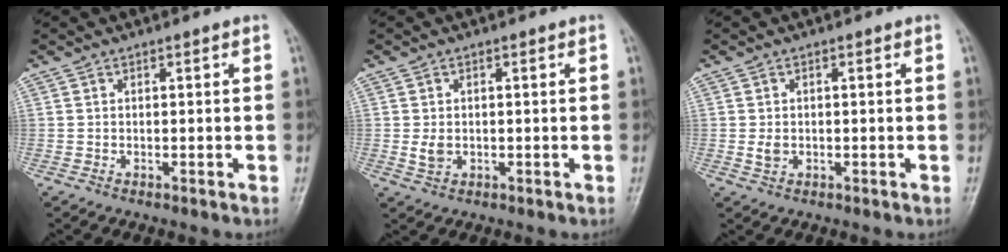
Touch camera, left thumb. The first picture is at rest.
{"total": 2.4, "force": [-0.3, 1.9, 1.6], "torque": [-0.021, 0.000, -0.003]}
{"total": 2.0, "force": [-0.4, 1.5, 1.2], "torque": [-0.015, 0.002, -0.005]}